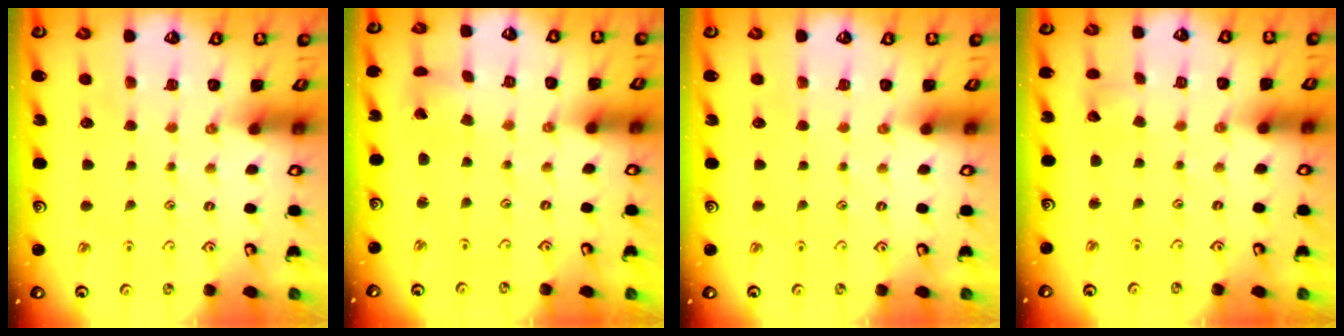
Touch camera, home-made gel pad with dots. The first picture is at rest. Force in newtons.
{"total": 1.4, "press": 1.4, "slide": 0.3}
{"total": 0.0}
{"total": 2.7, "press": 2.7, "slide": 0.2}